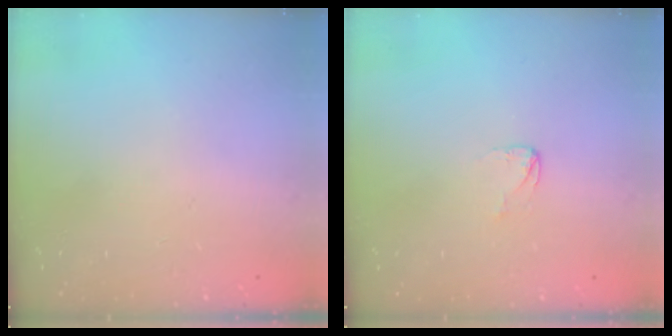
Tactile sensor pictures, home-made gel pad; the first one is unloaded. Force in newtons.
{"total": 3.0, "press": 3.0, "slide": 0.1}